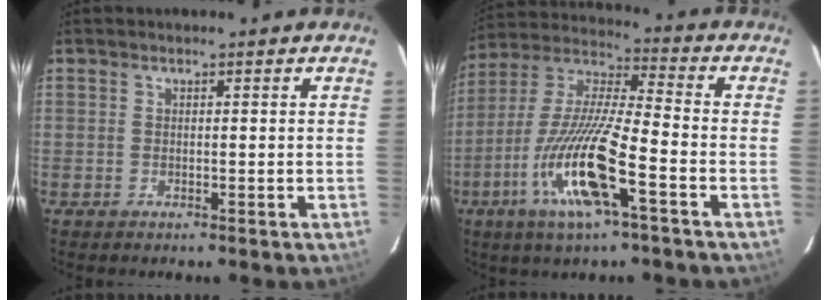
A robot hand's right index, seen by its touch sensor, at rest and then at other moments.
{"total": 16.3, "force": [-6.3, 1.7, 15.0], "torque": [-0.310, -0.013, -0.119]}